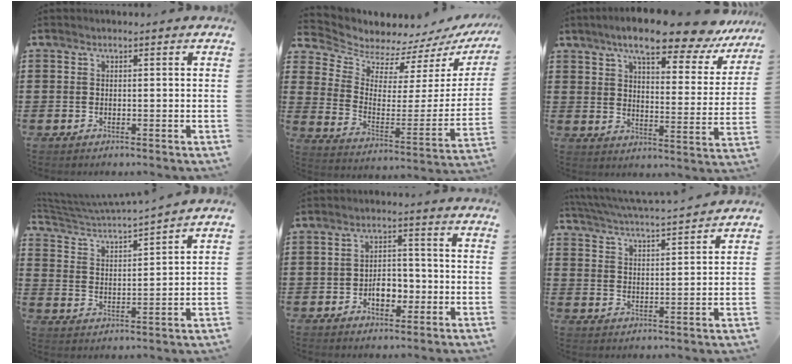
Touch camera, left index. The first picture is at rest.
{"total": 5.6, "force": [5.4, 1.5, -0.2], "torque": [-0.038, -0.056, 0.092]}
{"total": 10.8, "force": [8.9, 1.5, 5.9], "torque": [-0.115, -0.041, 0.150]}
{"total": 3.7, "force": [3.5, -0.3, 1.2], "torque": [-0.046, -0.031, 0.053]}
{"total": 4.6, "force": [-1.6, 2.8, 3.3], "torque": [-0.054, 0.003, -0.032]}
{"total": 4.6, "force": [4.4, -0.4, 1.1], "torque": [-0.042, -0.033, 0.073]}